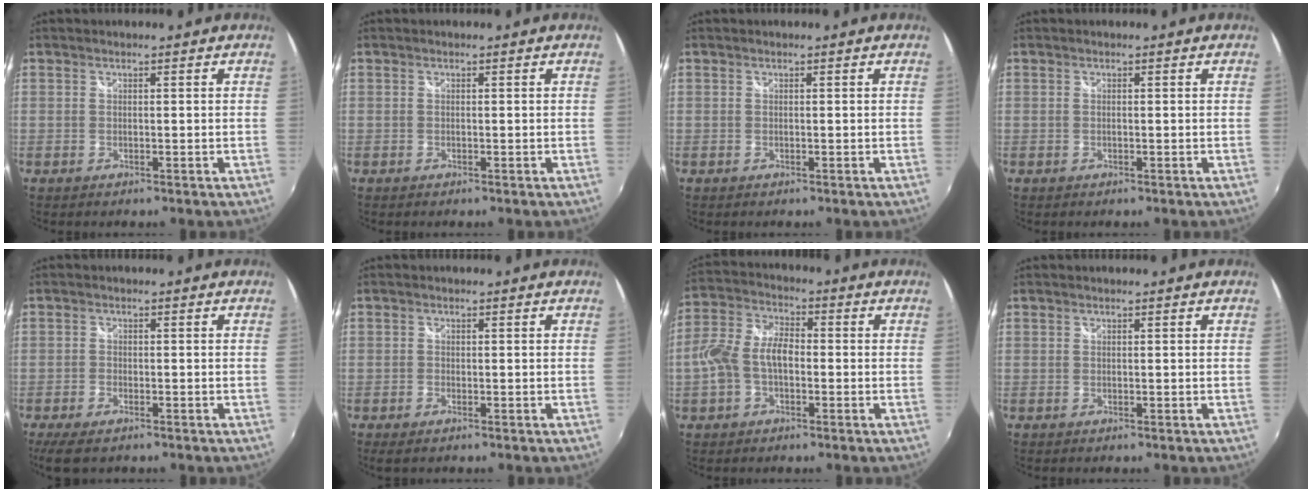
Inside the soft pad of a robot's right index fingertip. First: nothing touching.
{"total": 0.0}
{"total": 0.0}
{"total": 0.0}
{"total": 6.2, "force": [-4.4, 2.3, 3.7], "torque": [-0.089, -0.022, -0.077]}
{"total": 1.6, "force": [-1.1, 0.6, 0.9], "torque": [-0.020, -0.005, -0.021]}
{"total": 8.7, "force": [-1.9, 5.2, 6.7], "torque": [-0.146, 0.018, -0.037]}
{"total": 0.0}